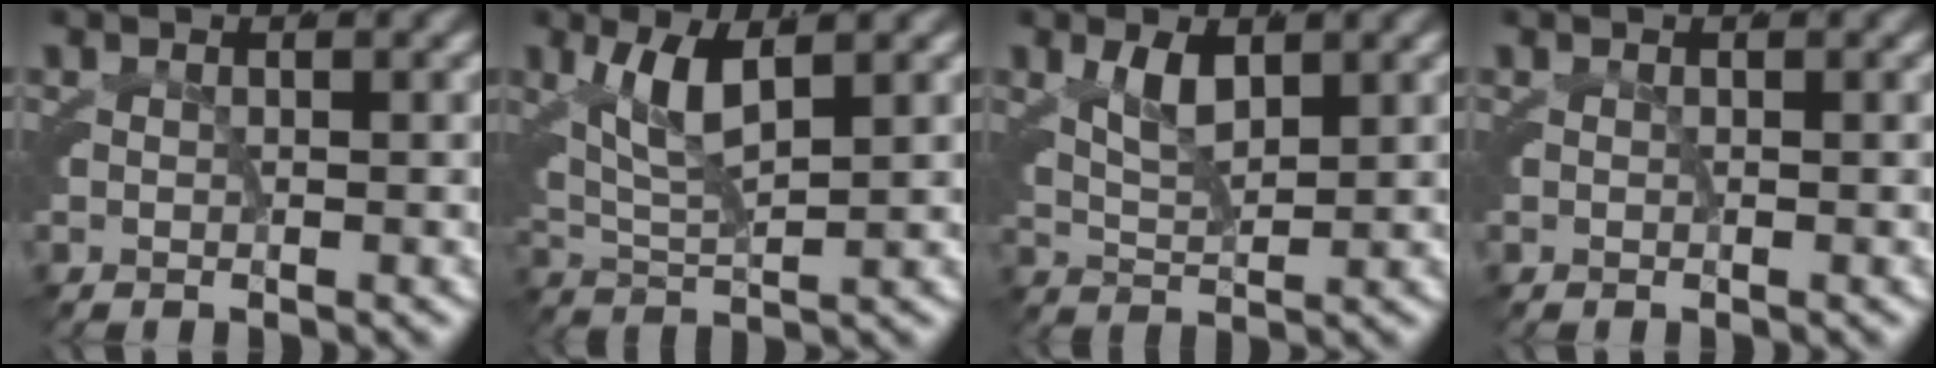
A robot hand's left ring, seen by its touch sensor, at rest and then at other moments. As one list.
[{"total": 4.4, "force": [1.7, 2.0, 3.6], "torque": [-0.082, -0.012, 0.037]}, {"total": 2.2, "force": [0.6, 0.9, 1.8], "torque": [-0.034, -0.007, 0.016]}, {"total": 0.0}]